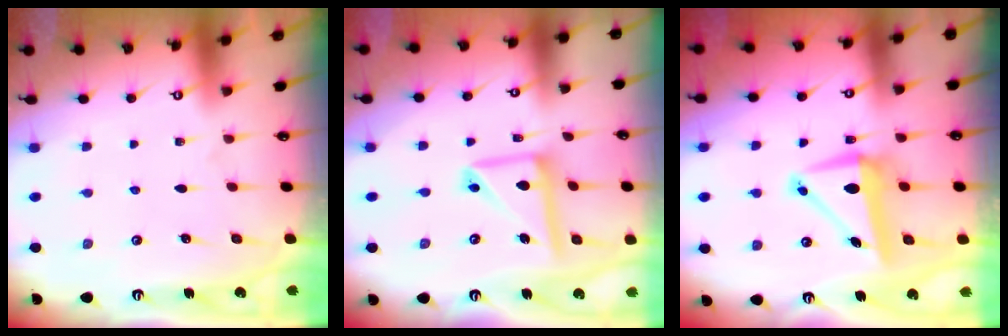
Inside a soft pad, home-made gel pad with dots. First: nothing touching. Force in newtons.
{"total": 14.2, "press": 14.1, "slide": 1.4}
{"total": 7.4, "press": 7.2, "slide": 1.6}